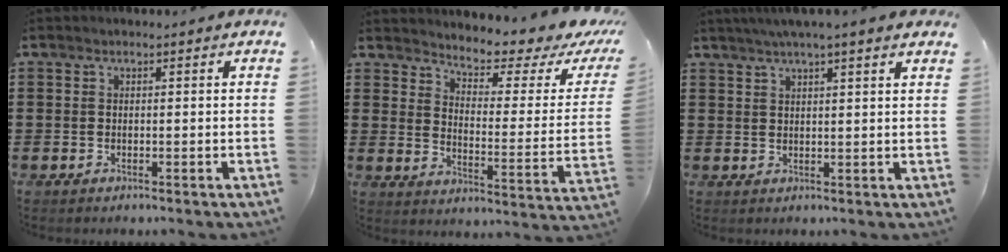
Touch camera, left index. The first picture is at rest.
{"total": 4.0, "force": [3.6, 0.4, 1.8], "torque": [-0.052, -0.034, 0.051]}
{"total": 3.1, "force": [2.5, -0.3, 1.9], "torque": [-0.043, 0.003, 0.044]}